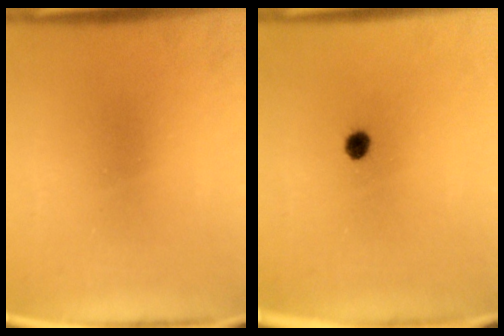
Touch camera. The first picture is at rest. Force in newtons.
{"total": 2.1}